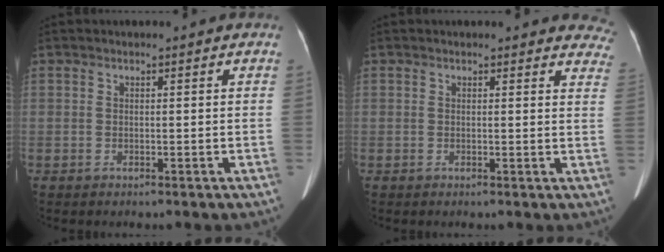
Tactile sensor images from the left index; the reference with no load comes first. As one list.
[{"total": 8.6, "force": [8.1, 2.8, 1.3], "torque": [0.031, -0.023, 0.047]}]